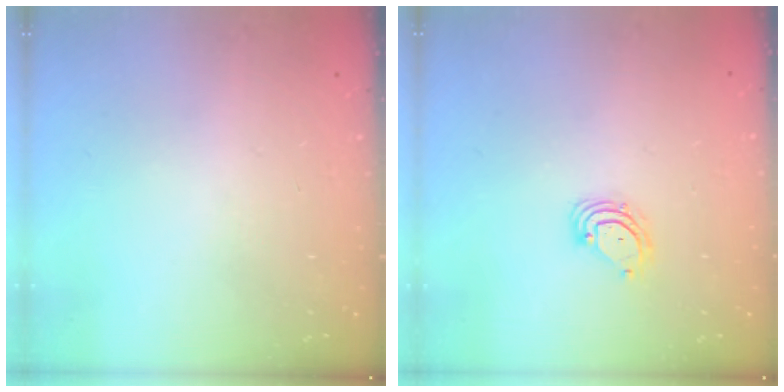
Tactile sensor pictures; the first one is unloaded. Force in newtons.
{"total": 4.7, "press": 4.7, "slide": 0.6}